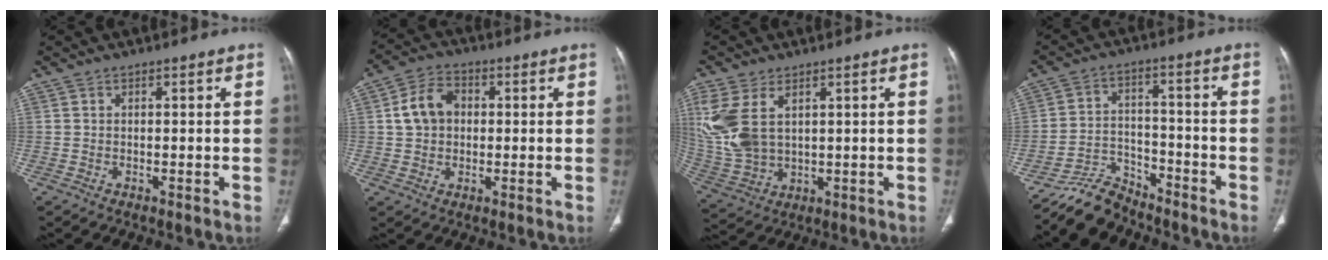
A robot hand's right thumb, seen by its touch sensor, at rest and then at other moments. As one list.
[{"total": 7.6, "force": [0.9, 6.0, 4.6], "torque": [-0.072, 0.014, 0.011]}, {"total": 12.9, "force": [4.1, 7.7, 9.5], "torque": [-0.223, -0.007, 0.098]}, {"total": 7.5, "force": [-7.1, 2.6, 0.0], "torque": [0.014, 0.056, -0.133]}]